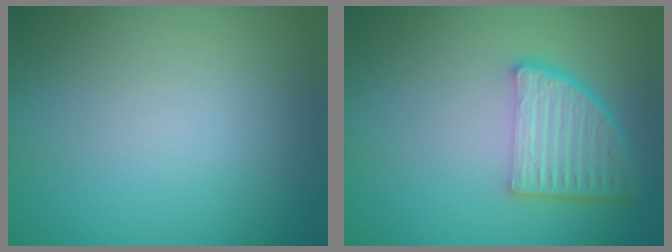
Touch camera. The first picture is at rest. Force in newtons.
{"total": 4.5, "press": 3.3, "slide": 3.1}